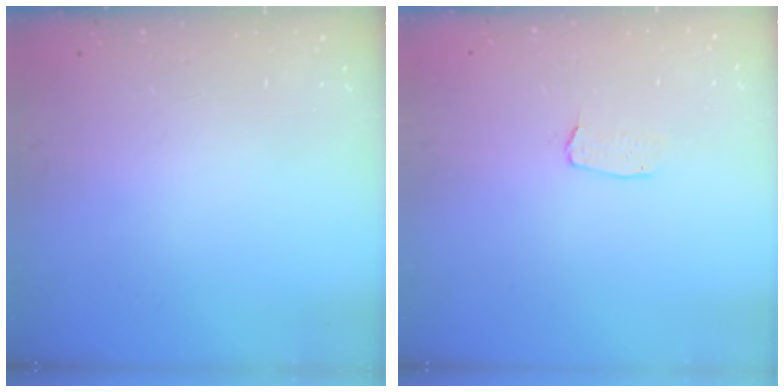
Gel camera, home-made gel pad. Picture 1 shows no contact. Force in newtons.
{"total": 2.9, "press": 2.9, "slide": 0.2}